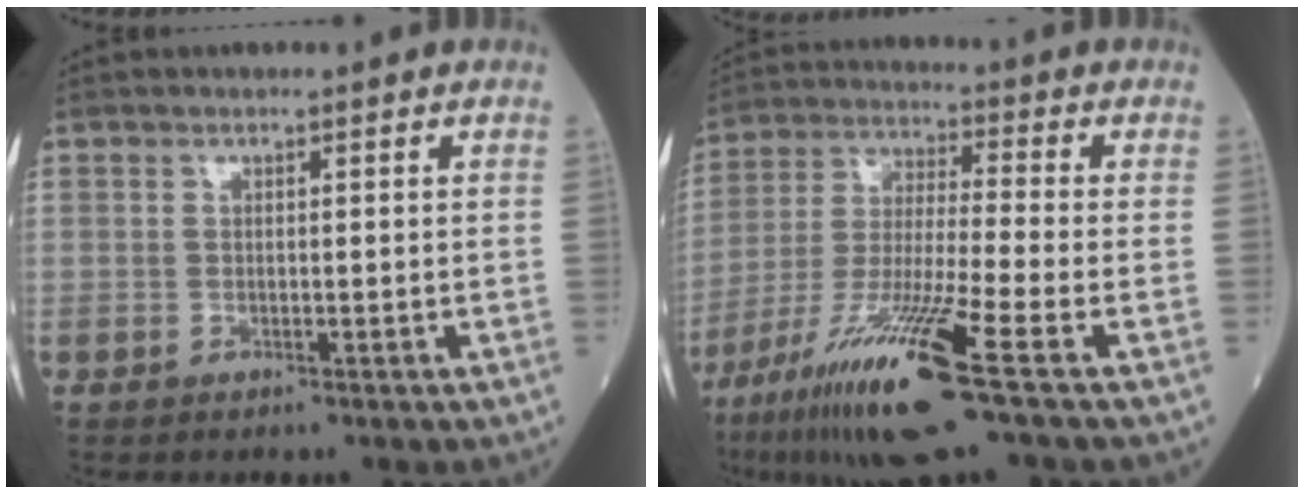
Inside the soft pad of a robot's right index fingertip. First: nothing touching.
{"total": 16.8, "force": [-8.8, -0.2, 14.4], "torque": [-0.295, -0.045, -0.164]}